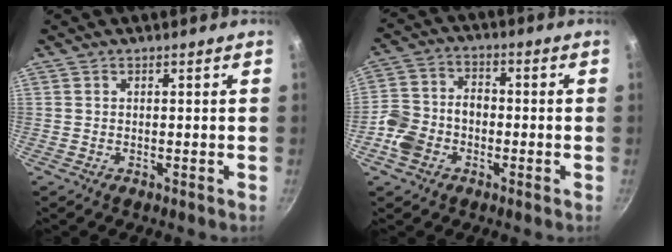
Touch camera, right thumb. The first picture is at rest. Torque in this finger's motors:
{"motor_torque": [1.17, 1.09, 0.91, 0.01, 0.11]}